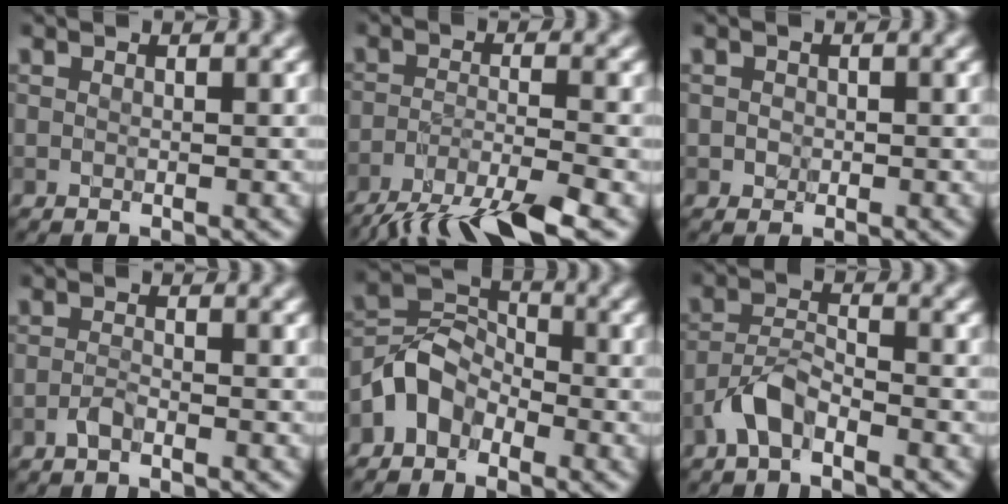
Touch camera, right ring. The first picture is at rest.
{"total": 7.7, "force": [-5.8, 1.4, 4.8], "torque": [-0.077, -0.004, -0.110]}
{"total": 0.9, "force": [-0.1, 0.9, 0.2], "torque": [0.003, -0.004, -0.004]}
{"total": 1.1, "force": [-0.8, 0.3, 0.7], "torque": [-0.014, 0.003, -0.018]}
{"total": 4.2, "force": [-2.6, 2.7, 1.9], "torque": [-0.034, 0.010, -0.062]}
{"total": 3.1, "force": [-2.1, 1.1, 1.9], "torque": [-0.038, 0.009, -0.049]}